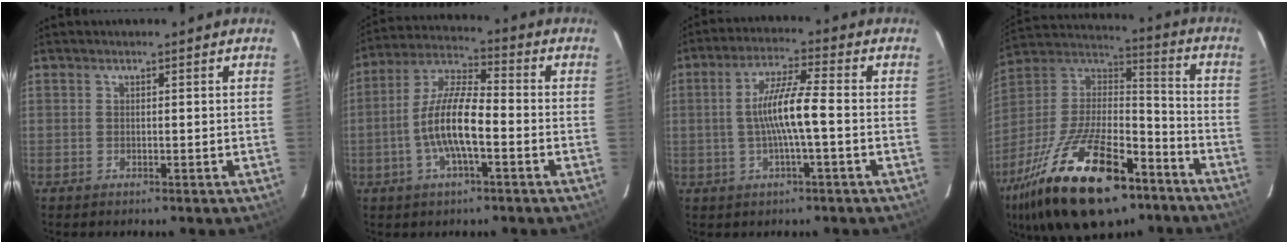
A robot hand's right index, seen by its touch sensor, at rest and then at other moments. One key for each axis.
{"total": 11.3, "fx": -3.2, "fy": 3.0, "fz": 10.4, "tx": -0.216, "ty": 0.003, "tz": -0.064}
{"total": 7.9, "fx": -1.0, "fy": -0.1, "fz": 7.8, "tx": -0.152, "ty": 0.004, "tz": -0.017}
{"total": 28.4, "fx": -17.0, "fy": 12.0, "fz": 19.3, "tx": -0.380, "ty": -0.018, "tz": -0.275}